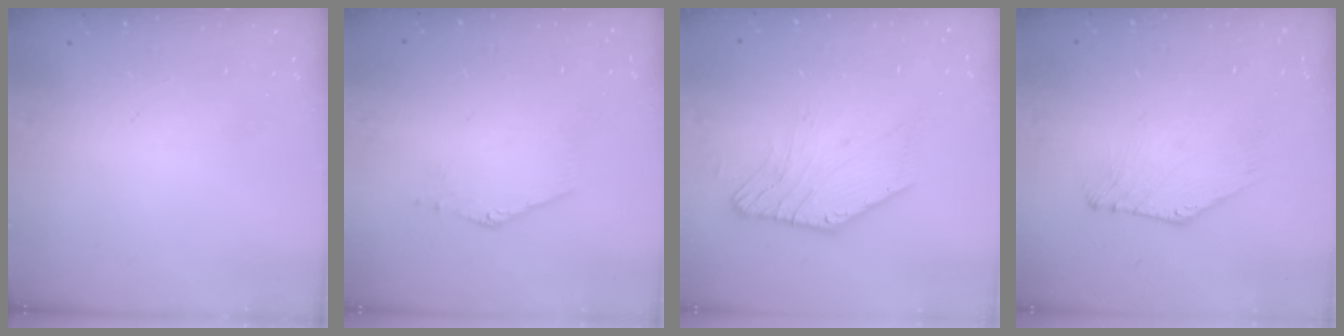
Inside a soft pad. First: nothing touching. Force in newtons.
{"total": 1.9, "press": 1.9, "slide": 0.1}
{"total": 4.5, "press": 4.3, "slide": 1.1}
{"total": 1.1, "press": 1.1, "slide": 0.2}